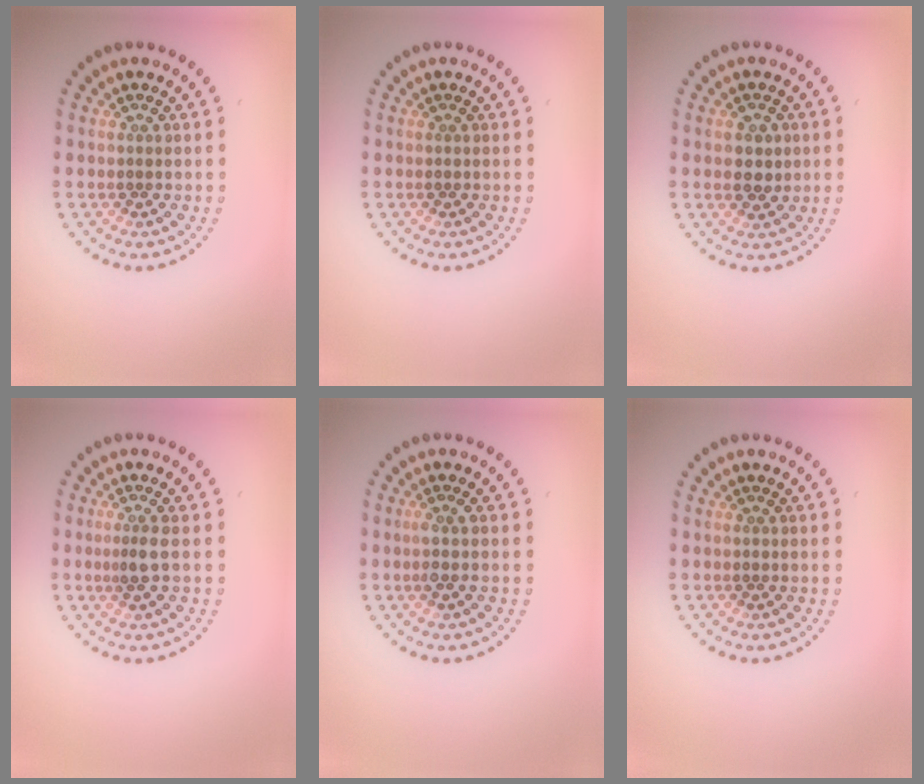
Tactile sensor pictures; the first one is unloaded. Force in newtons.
{"total": 0.0}
{"total": 1.9, "press": 1.7, "slide": 0.6}
{"total": 1.7, "press": 1.4, "slide": 1.0}
{"total": 1.1, "press": 0.8, "slide": 0.7}
{"total": 0.0}